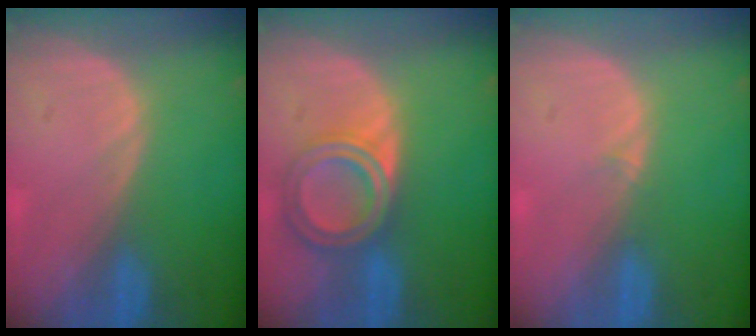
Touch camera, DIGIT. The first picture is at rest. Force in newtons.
{"total": 6.7, "press": 6.0, "slide": 3.2}
{"total": 0.9, "press": 0.5, "slide": 0.7}